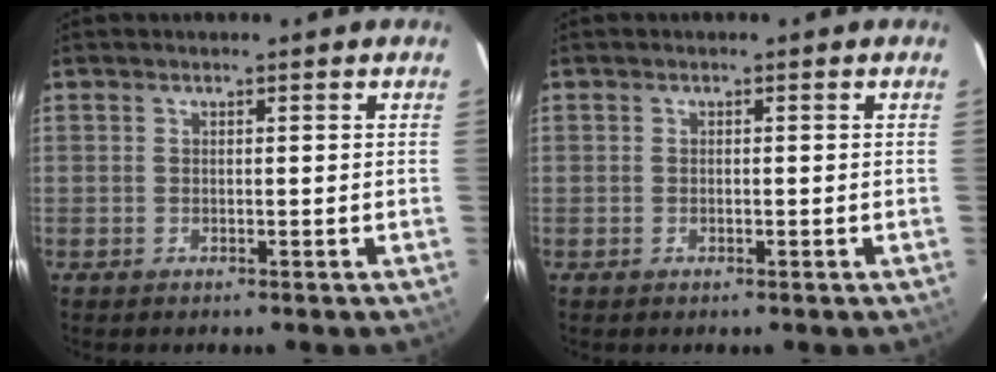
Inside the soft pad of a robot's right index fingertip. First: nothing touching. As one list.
[{"total": 0.8, "force": [-0.2, 0.5, 0.5], "torque": [-0.008, 0.001, -0.004]}]